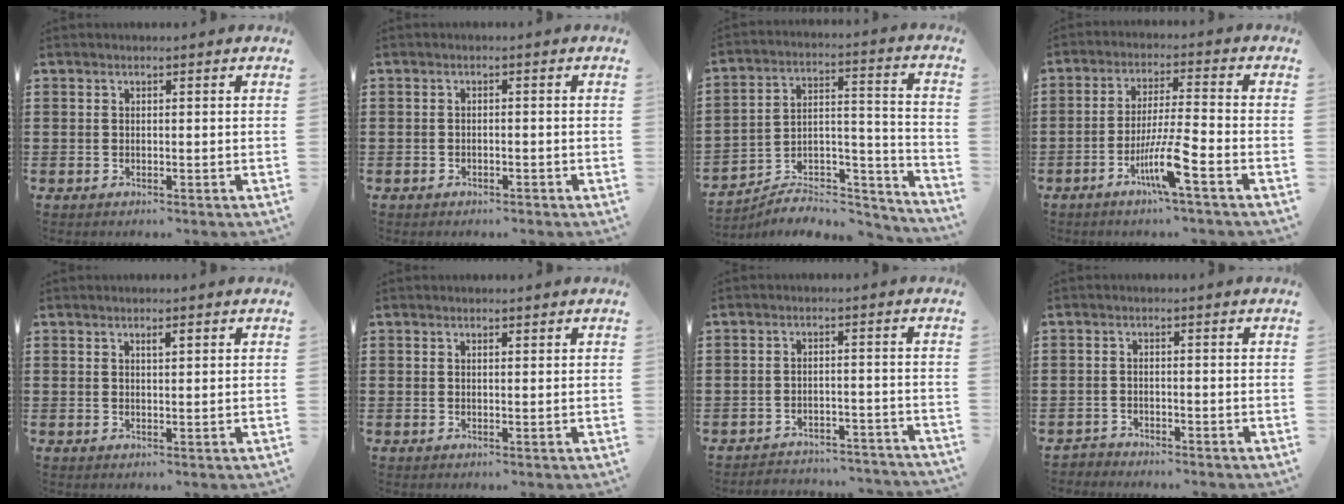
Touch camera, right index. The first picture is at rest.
{"total": 1.0, "force": [-0.9, 0.5, 0.1], "torque": [-0.005, 0.002, -0.019]}
{"total": 6.1, "force": [-5.6, 2.0, 1.5], "torque": [-0.018, 0.005, -0.108]}
{"total": 7.8, "force": [-3.9, 0.2, 6.7], "torque": [-0.137, -0.012, -0.075]}
{"total": 1.3, "force": [0.5, 0.4, 1.1], "torque": [-0.013, -0.001, 0.005]}
{"total": 0.7, "force": [0.5, 0.3, 0.3], "torque": [-0.007, 0.002, 0.010]}
{"total": 3.5, "force": [-3.5, 0.3, 0.0], "torque": [-0.004, 0.001, -0.074]}
{"total": 1.9, "force": [-1.9, 0.2, -0.3], "torque": [0.000, 0.002, -0.042]}